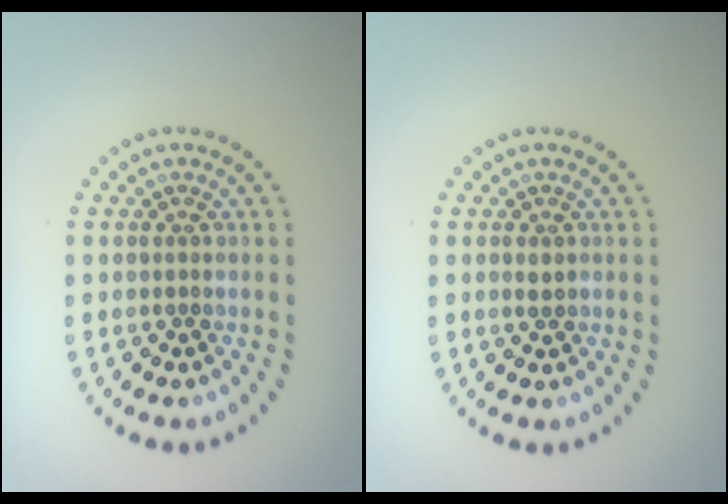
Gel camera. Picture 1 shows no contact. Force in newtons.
{"total": 0.8, "press": 0.8, "slide": 0.1}